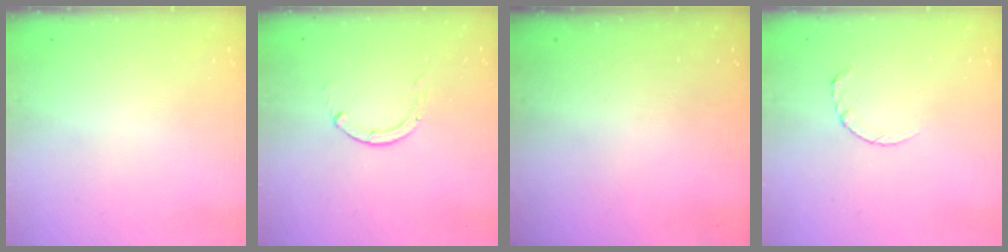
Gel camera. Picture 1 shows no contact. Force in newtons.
{"total": 0.0}
{"total": 0.0}
{"total": 3.9, "press": 3.9, "slide": 0.3}